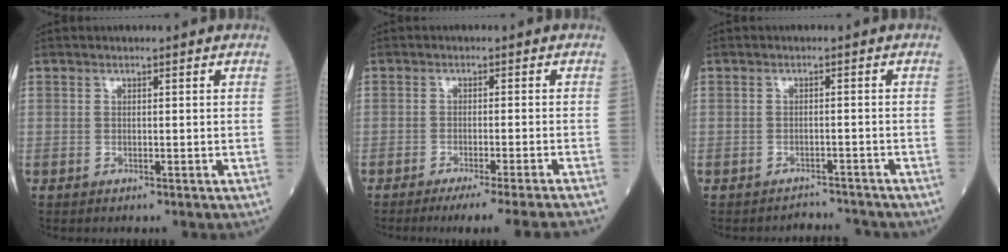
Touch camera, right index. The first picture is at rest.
{"total": 12.1, "force": [-10.8, -2.2, 5.0], "torque": [-0.030, -0.037, -0.144]}
{"total": 3.9, "force": [-3.8, 0.4, -0.7], "torque": [0.016, 0.002, -0.052]}